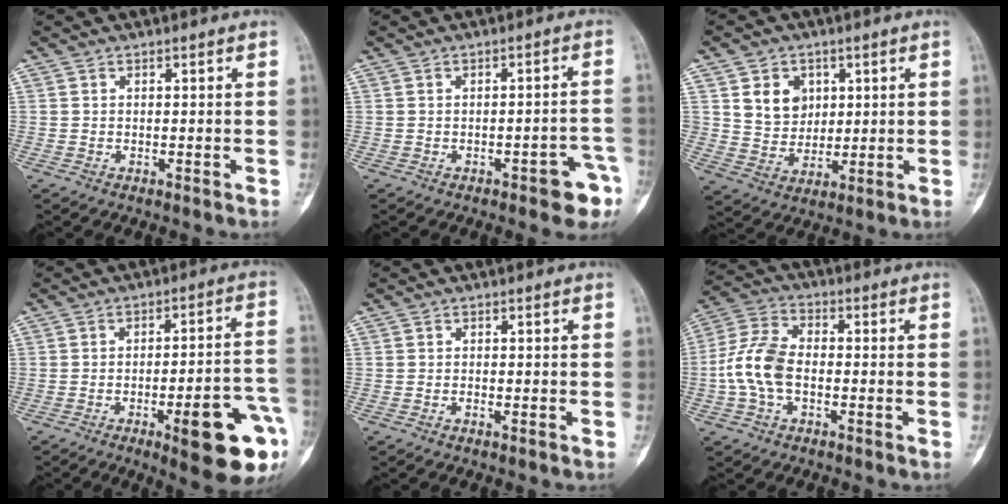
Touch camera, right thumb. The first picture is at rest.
{"total": 6.5, "force": [-3.4, 2.3, 5.1], "torque": [-0.046, 0.026, -0.036]}
{"total": 8.4, "force": [2.9, 6.9, 3.9], "torque": [-0.033, -0.016, 0.059]}
{"total": 17.0, "force": [-7.0, 3.9, 15.0], "torque": [-0.150, 0.031, -0.082]}
{"total": 0.5, "force": [-0.3, 0.2, 0.4], "torque": [-0.010, 0.004, -0.007]}
{"total": 10.2, "force": [-1.8, 6.5, 7.7], "torque": [-0.158, 0.030, -0.045]}